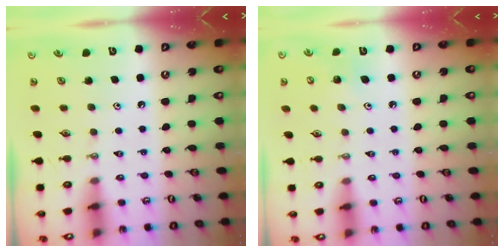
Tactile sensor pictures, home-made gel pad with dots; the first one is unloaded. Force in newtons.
{"total": 4.8, "press": 4.7, "slide": 0.9}